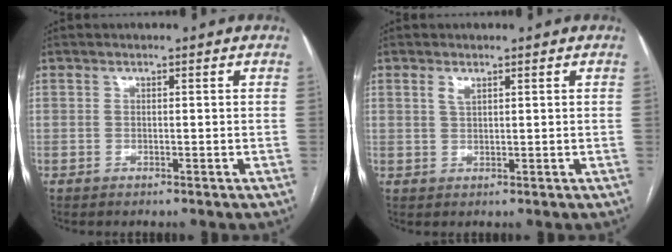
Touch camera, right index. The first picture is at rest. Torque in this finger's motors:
{"motor_torque": [0.05, 0.08, 0.06, 0.03]}